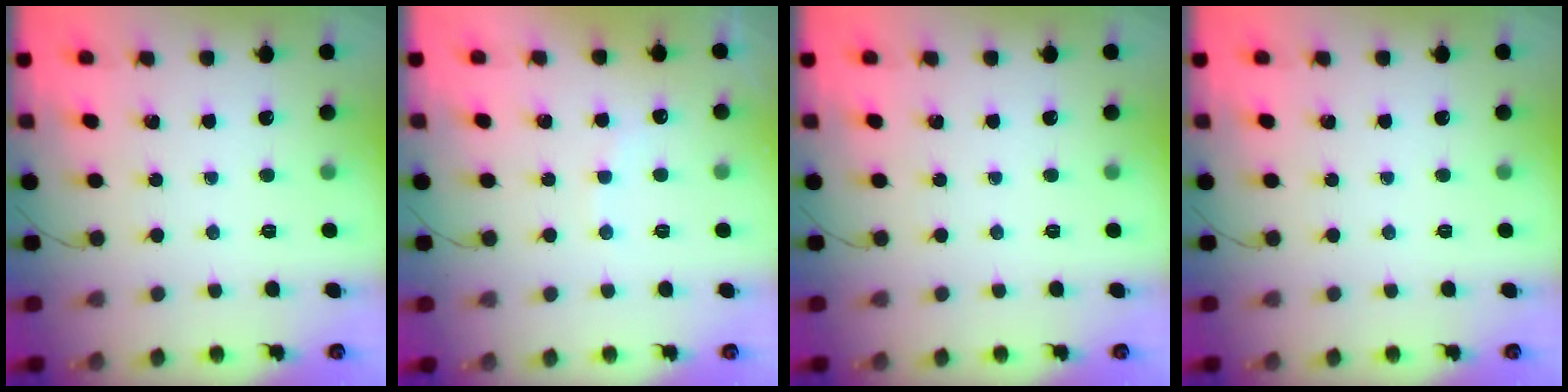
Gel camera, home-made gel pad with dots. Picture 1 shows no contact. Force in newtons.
{"total": 5.5, "press": 5.4, "slide": 0.8}
{"total": 0.0}
{"total": 0.0}